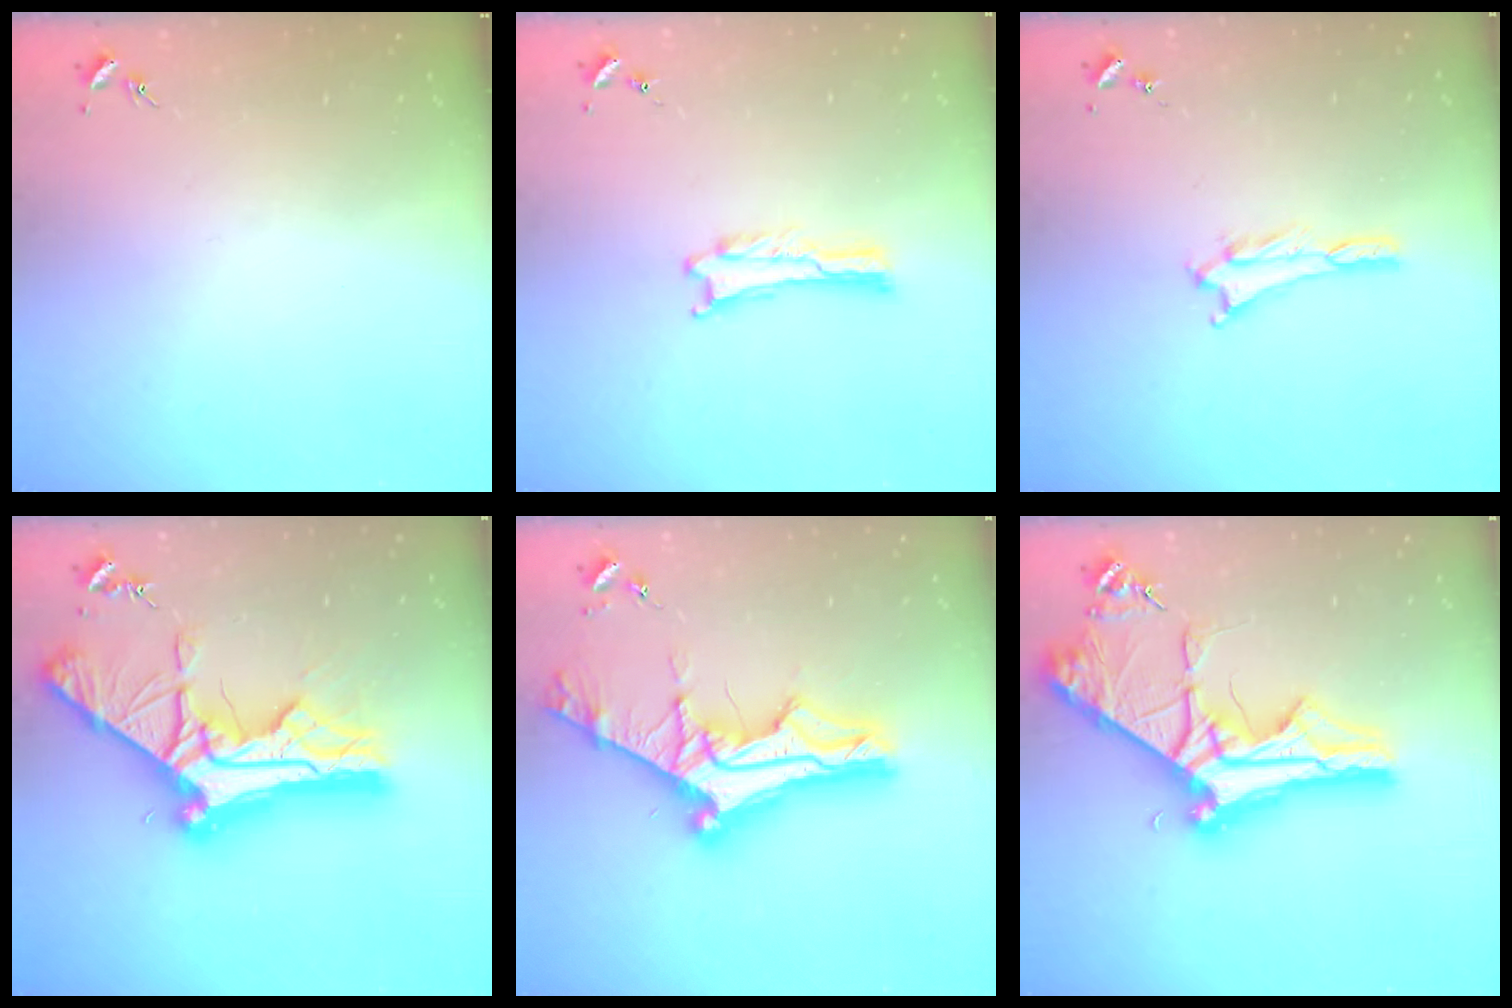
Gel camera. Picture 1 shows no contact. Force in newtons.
{"total": 0.0}
{"total": 0.7, "press": 0.7, "slide": 0.2}
{"total": 14.5, "press": 14.5, "slide": 1.5}
{"total": 13.2, "press": 13.1, "slide": 1.4}
{"total": 10.7, "press": 10.6, "slide": 1.2}